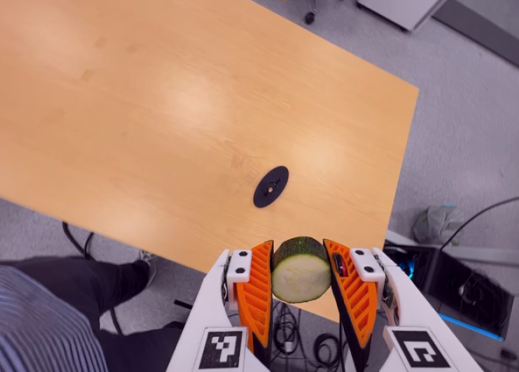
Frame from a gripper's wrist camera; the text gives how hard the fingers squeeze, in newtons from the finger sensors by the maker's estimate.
{"total": 13.1, "left": 11.4, "right": 14.8}